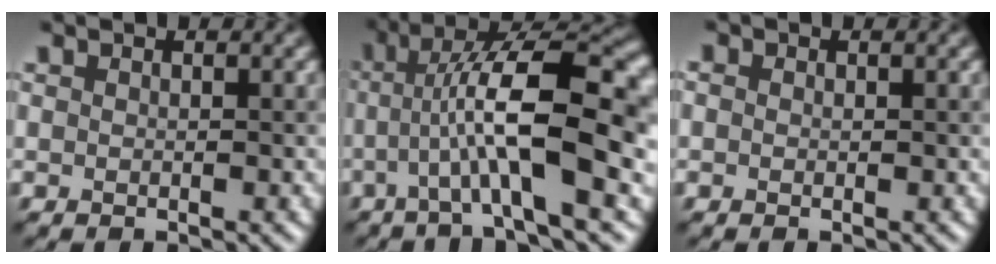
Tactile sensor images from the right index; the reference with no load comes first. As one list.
[{"total": 10.7, "force": [-0.6, 2.8, 10.3], "torque": [-0.174, 0.021, -0.018]}, {"total": 0.7, "force": [0.2, 0.6, 0.2], "torque": [-0.003, -0.004, -0.001]}]